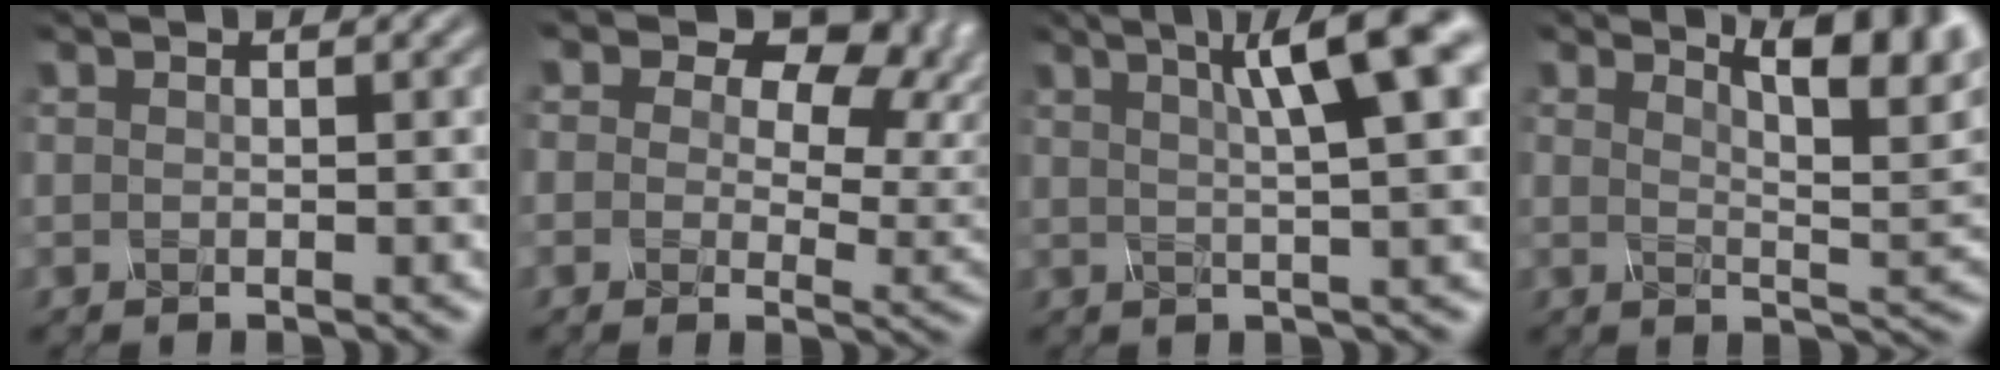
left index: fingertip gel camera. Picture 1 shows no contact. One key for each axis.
{"total": 11.1, "fx": 4.8, "fy": 6.9, "fz": 7.2, "tx": -0.099, "ty": 0.013, "tz": 0.066}
{"total": 8.4, "fx": 3.3, "fy": 1.7, "fz": 7.6, "tx": -0.078, "ty": 0.026, "tz": 0.038}
{"total": 6.8, "fx": 3.9, "fy": 2.2, "fz": 5.1, "tx": -0.057, "ty": 0.007, "tz": 0.051}